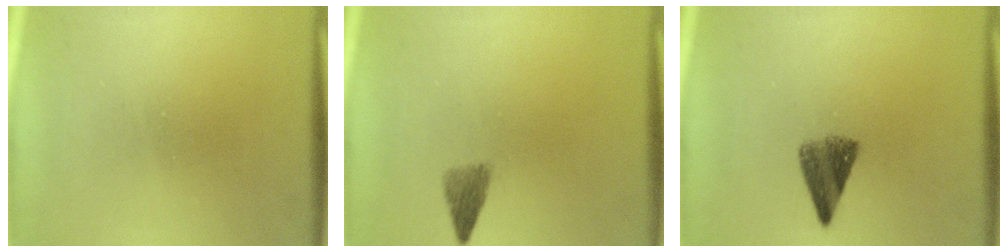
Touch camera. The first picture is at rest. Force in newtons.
{"total": 2.2}
{"total": 5.2}